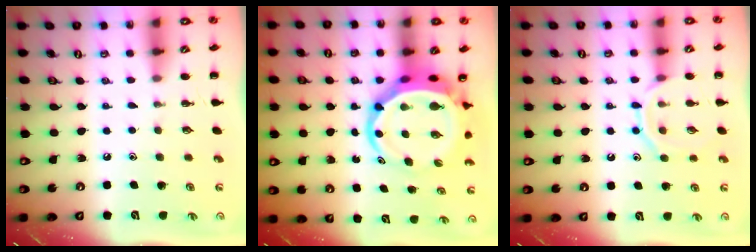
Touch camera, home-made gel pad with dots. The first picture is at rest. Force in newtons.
{"total": 8.5, "press": 8.2, "slide": 2.2}
{"total": 9.8, "press": 9.8, "slide": 0.7}